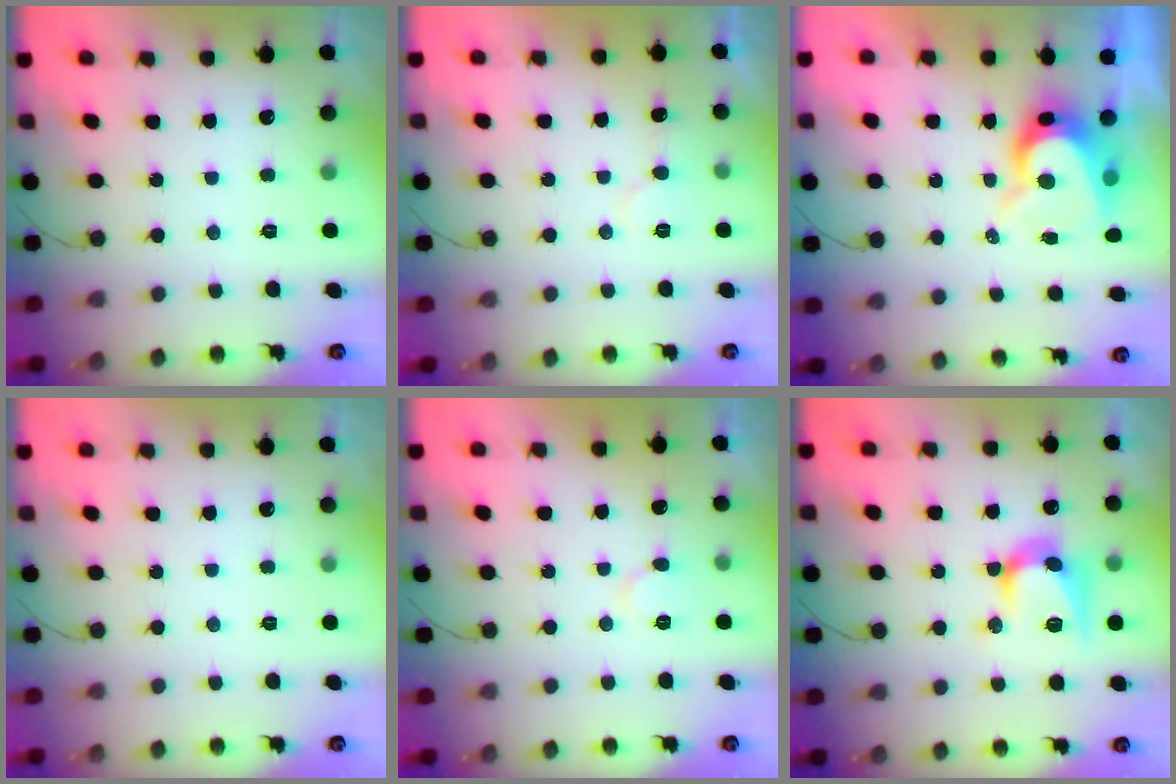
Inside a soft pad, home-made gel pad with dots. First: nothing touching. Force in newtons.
{"total": 7.2, "press": 7.2, "slide": 0.4}
{"total": 9.0, "press": 9.0, "slide": 0.6}
{"total": 0.0}
{"total": 6.1, "press": 6.1, "slide": 0.5}
{"total": 12.9, "press": 12.9, "slide": 0.5}